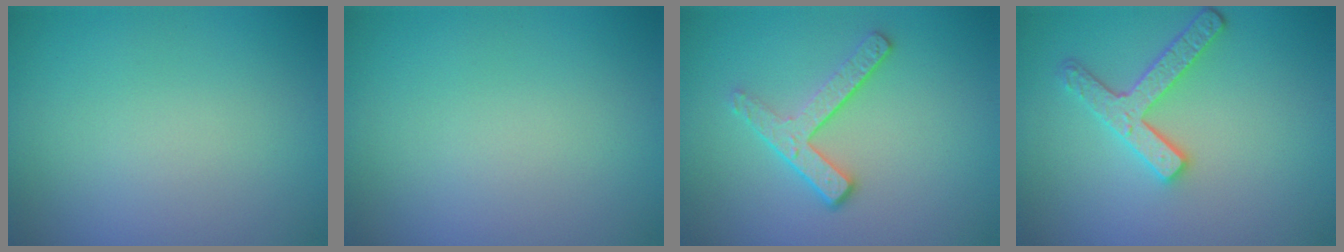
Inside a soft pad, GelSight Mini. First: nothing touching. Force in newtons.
{"total": 0.0}
{"total": 2.9, "press": 2.3, "slide": 1.7}
{"total": 3.6, "press": 3.1, "slide": 1.8}